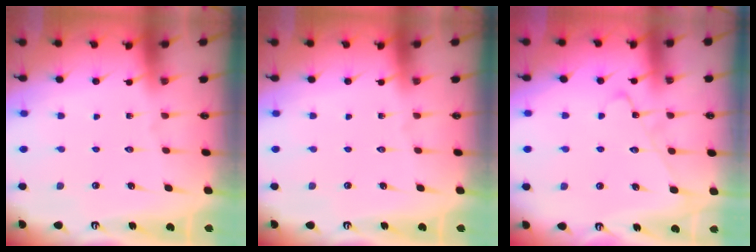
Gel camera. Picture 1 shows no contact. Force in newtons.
{"total": 0.0}
{"total": 4.4, "press": 4.4, "slide": 0.5}